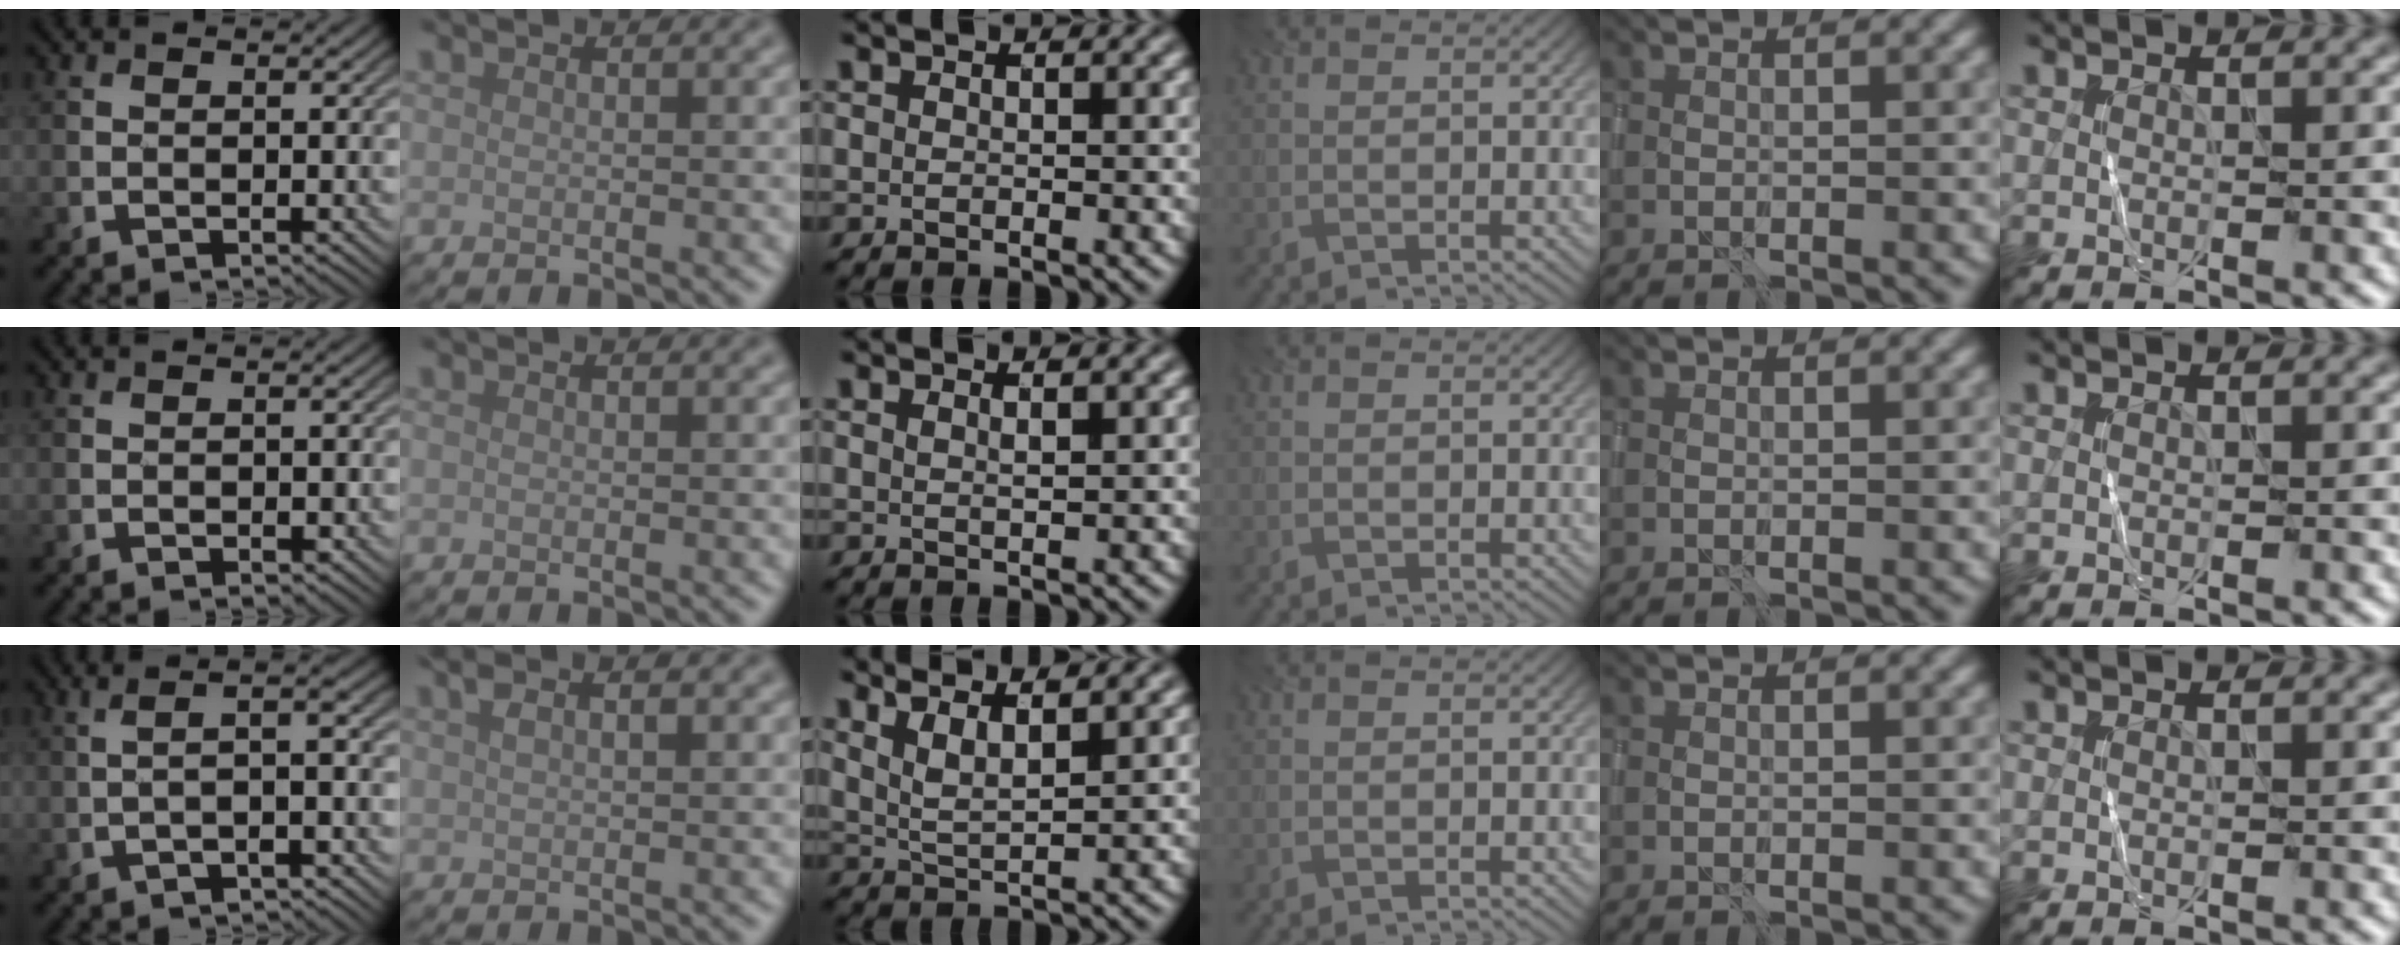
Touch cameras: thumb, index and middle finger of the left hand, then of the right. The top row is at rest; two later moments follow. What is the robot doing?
{"motion": "wrap", "object": "sponge"}